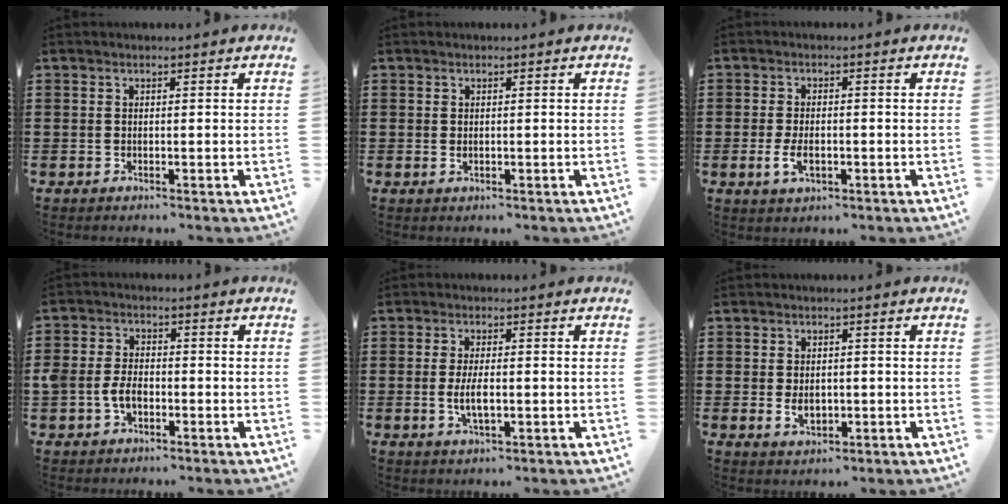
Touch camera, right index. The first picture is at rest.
{"total": 0.5, "force": [0.1, 0.3, 0.4], "torque": [-0.010, 0.000, 0.001]}
{"total": 3.6, "force": [-0.9, 1.9, 2.9], "torque": [-0.067, -0.005, -0.017]}
{"total": 4.4, "force": [-1.1, 2.9, 3.1], "torque": [-0.080, 0.000, -0.026]}
{"total": 4.1, "force": [-0.6, 1.4, 3.8], "torque": [-0.083, -0.005, -0.014]}
{"total": 3.1, "force": [-0.2, 2.1, 2.3], "torque": [-0.039, 0.003, -0.007]}